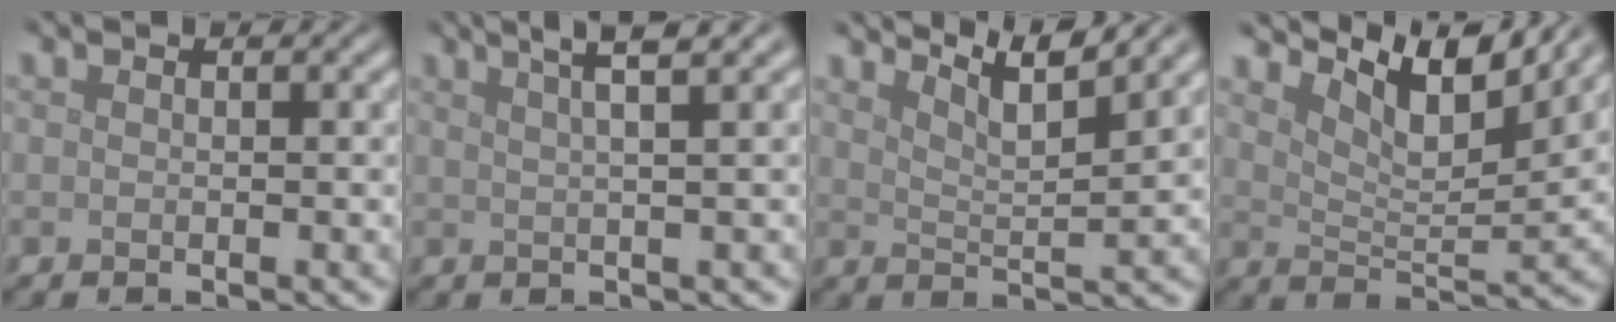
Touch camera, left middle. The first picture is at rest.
{"total": 4.5, "force": [2.9, 0.7, 3.3], "torque": [-0.036, 0.014, 0.027]}
{"total": 5.4, "force": [4.4, 0.9, 3.0], "torque": [-0.044, 0.007, 0.054]}
{"total": 7.3, "force": [5.4, 2.0, 4.5], "torque": [-0.079, -0.002, 0.090]}